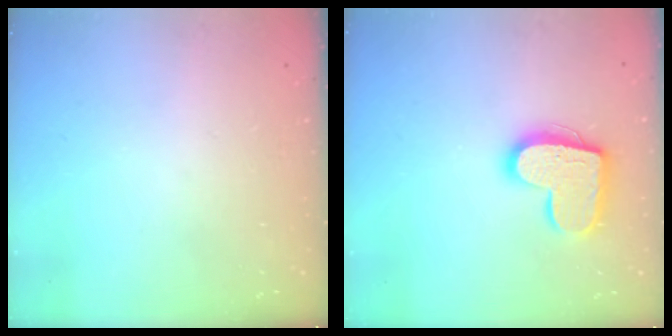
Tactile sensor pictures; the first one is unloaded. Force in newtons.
{"total": 16.4, "press": 16.4, "slide": 1.2}